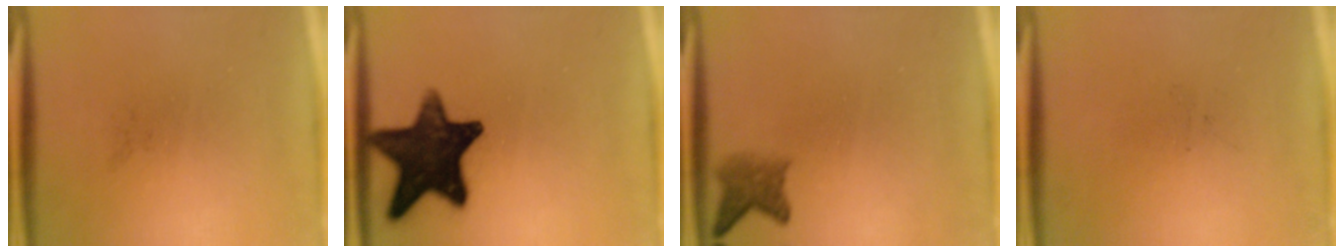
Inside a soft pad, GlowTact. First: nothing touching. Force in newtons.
{"total": 14.9}
{"total": 2.9}
{"total": 0.0}